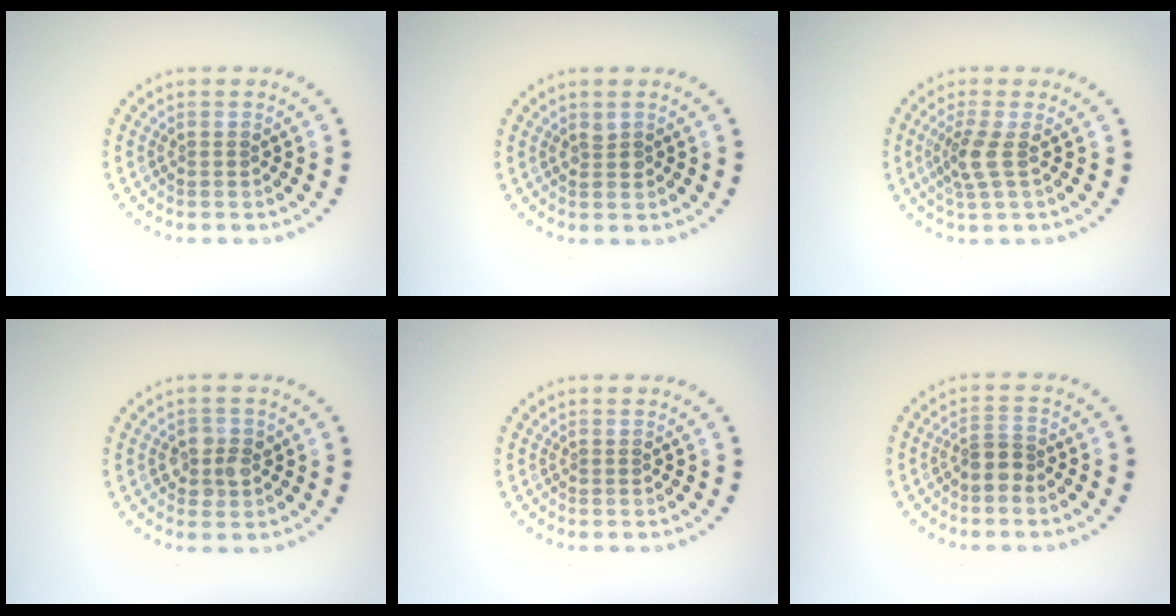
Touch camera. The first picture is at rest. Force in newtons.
{"total": 0.8, "press": 0.7, "slide": 0.1}
{"total": 2.3, "press": 1.8, "slide": 1.5}
{"total": 2.2, "press": 2.1, "slide": 0.6}
{"total": 0.0}
{"total": 2.1, "press": 1.7, "slide": 1.2}